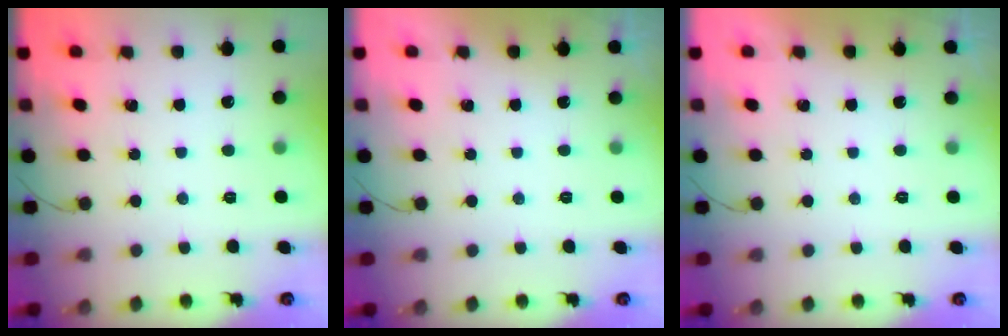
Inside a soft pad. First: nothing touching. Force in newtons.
{"total": 0.0}
{"total": 0.0}